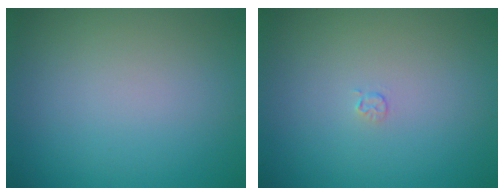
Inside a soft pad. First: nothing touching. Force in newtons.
{"total": 0.6, "press": 0.3, "slide": 0.6}